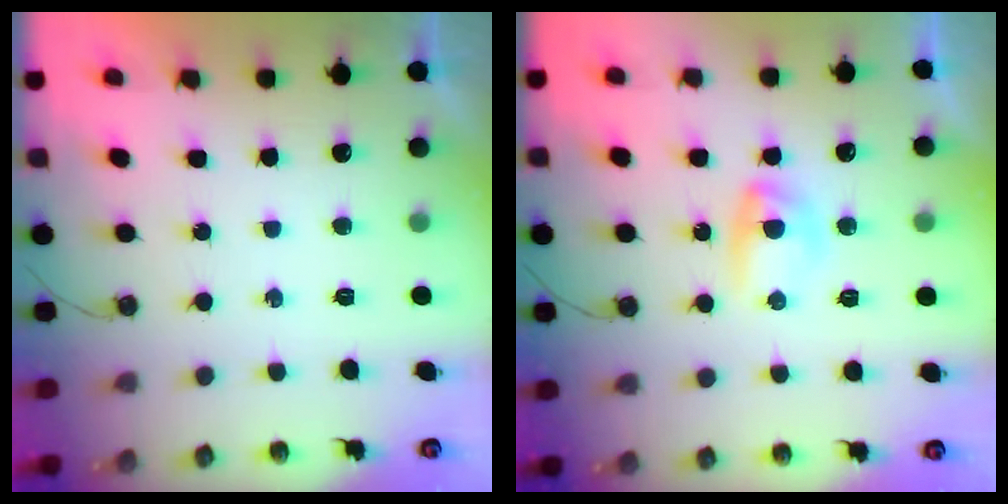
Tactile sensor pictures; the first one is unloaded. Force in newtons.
{"total": 4.3, "press": 4.2, "slide": 0.6}